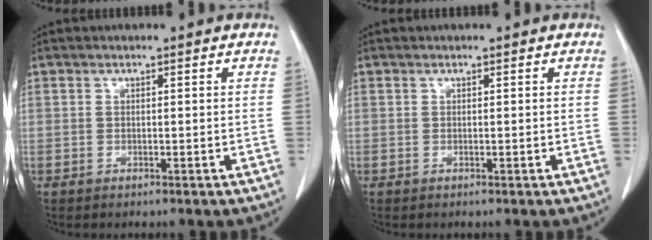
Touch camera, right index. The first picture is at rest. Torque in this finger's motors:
{"motor_torque": [0.00, 0.00, 0.00, 0.01]}